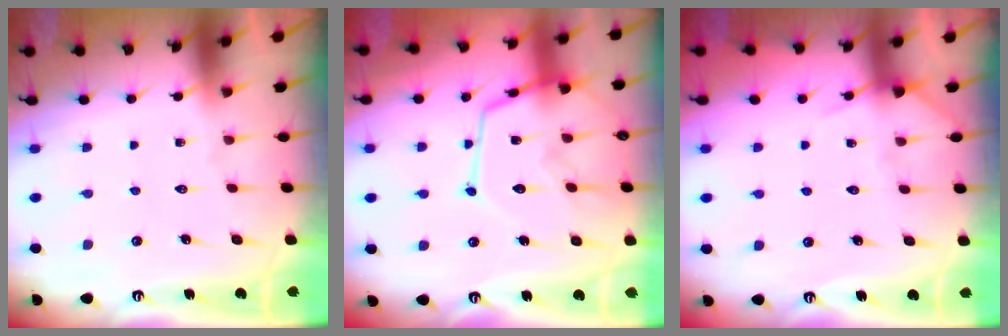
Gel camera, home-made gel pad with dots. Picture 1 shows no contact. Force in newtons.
{"total": 15.7, "press": 15.7, "slide": 1.3}
{"total": 5.1, "press": 5.0, "slide": 0.7}